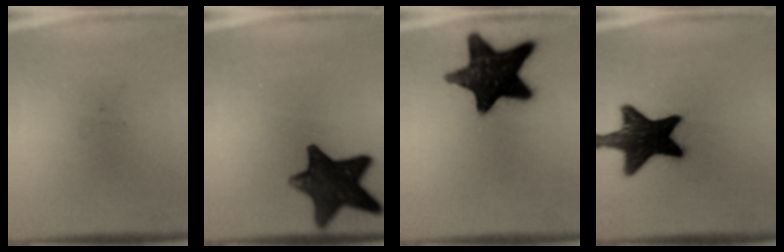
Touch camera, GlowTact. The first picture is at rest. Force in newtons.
{"total": 12.9}
{"total": 17.3}
{"total": 17.5}